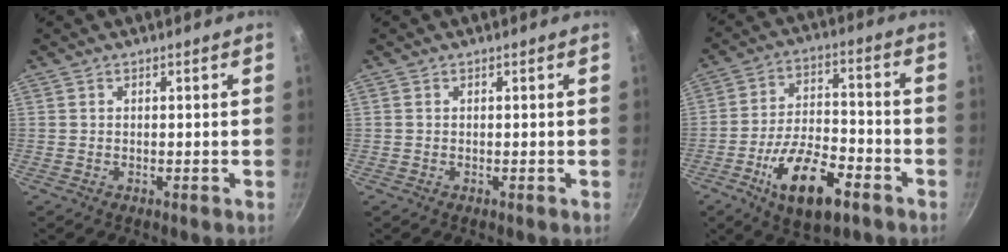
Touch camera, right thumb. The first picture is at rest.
{"total": 0.0}
{"total": 15.5, "force": [-7.4, 6.9, 11.7], "torque": [-0.189, 0.038, -0.127]}